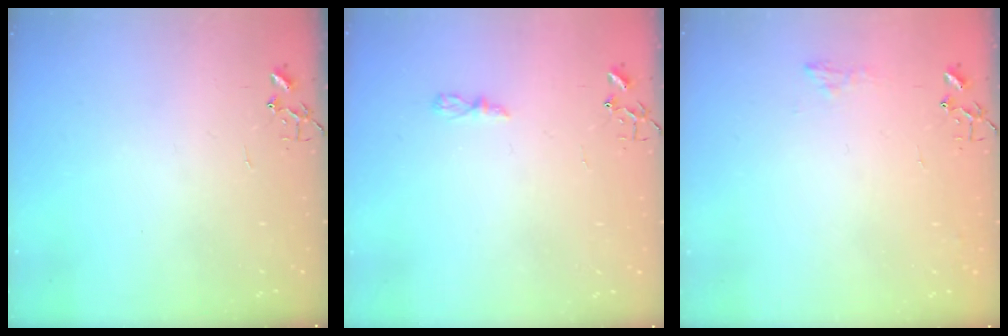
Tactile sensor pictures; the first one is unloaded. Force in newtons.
{"total": 4.4, "press": 4.4, "slide": 0.6}
{"total": 6.4, "press": 6.4, "slide": 0.6}